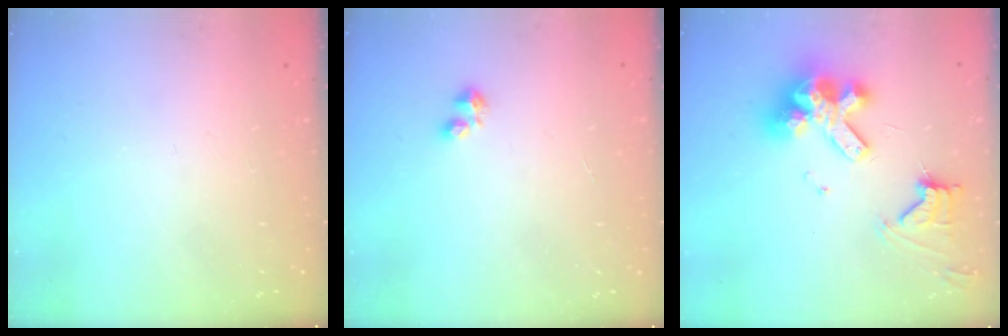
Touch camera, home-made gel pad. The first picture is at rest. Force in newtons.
{"total": 2.4, "press": 2.3, "slide": 0.6}
{"total": 15.7, "press": 15.6, "slide": 1.7}